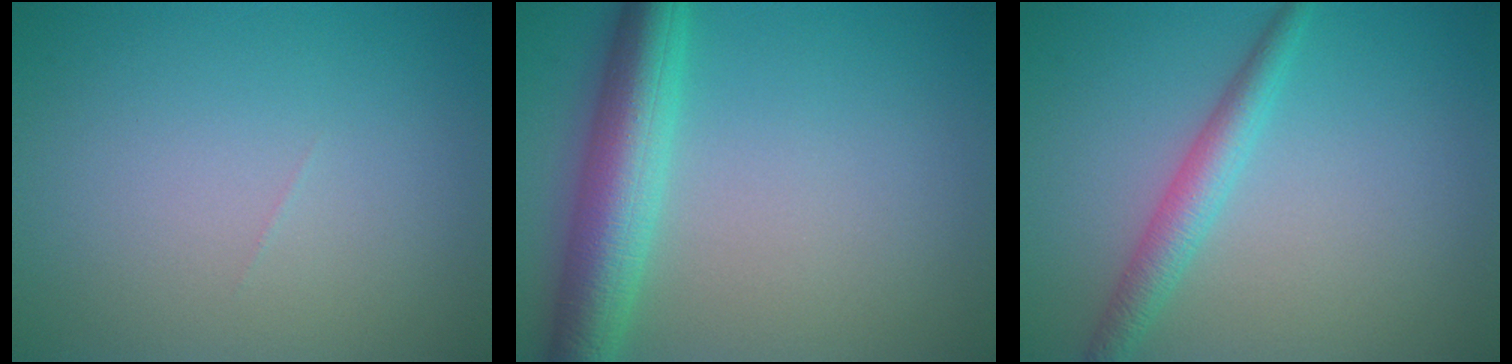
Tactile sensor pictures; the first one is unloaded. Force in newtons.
{"total": 6.3, "press": 6.3, "slide": 0.1}
{"total": 2.7, "press": 2.7, "slide": 0.2}